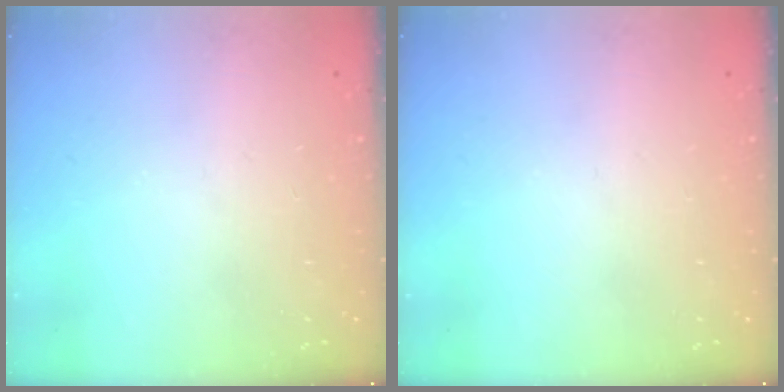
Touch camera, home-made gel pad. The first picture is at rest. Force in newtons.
{"total": 0.0}